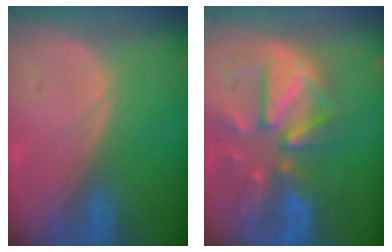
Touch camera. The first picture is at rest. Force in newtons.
{"total": 12.1, "press": 10.4, "slide": 6.2}